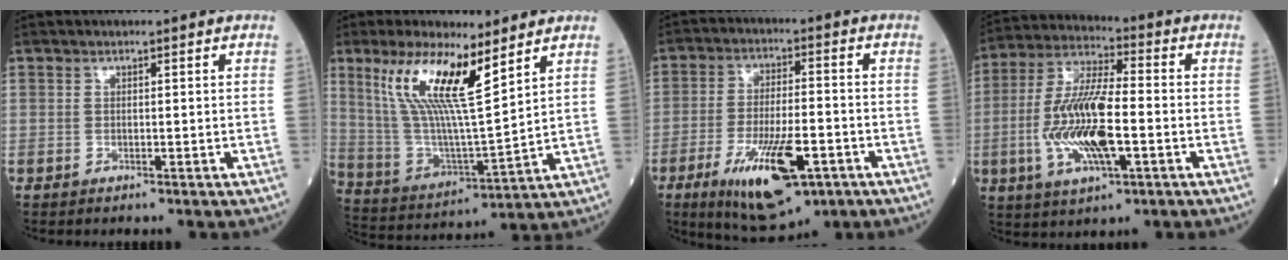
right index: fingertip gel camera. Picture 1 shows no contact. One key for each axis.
{"total": 14.6, "fx": 8.1, "fy": 2.0, "fz": 12.0, "tx": -0.252, "ty": 0.003, "tz": 0.157}
{"total": 14.0, "fx": -6.3, "fy": 4.1, "fz": 11.9, "tx": -0.217, "ty": -0.019, "tz": -0.094}
{"total": 14.0, "fx": -2.9, "fy": 3.5, "fz": 13.3, "tx": -0.275, "ty": -0.001, "tz": -0.051}